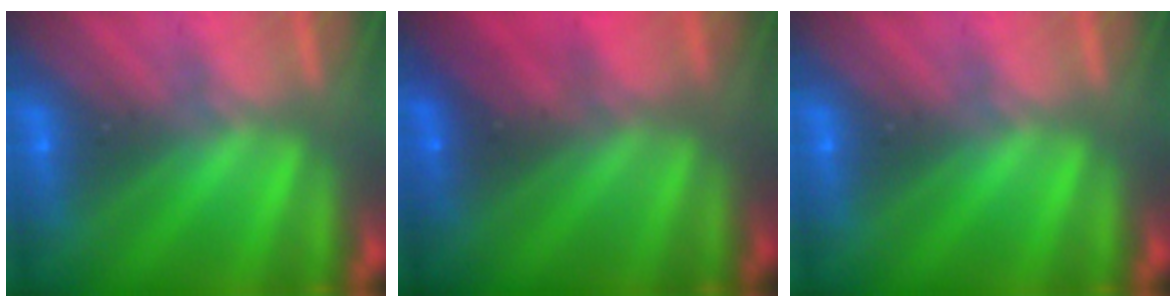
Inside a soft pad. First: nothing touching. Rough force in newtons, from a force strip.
{"total": 2.2}
{"total": 0.0}